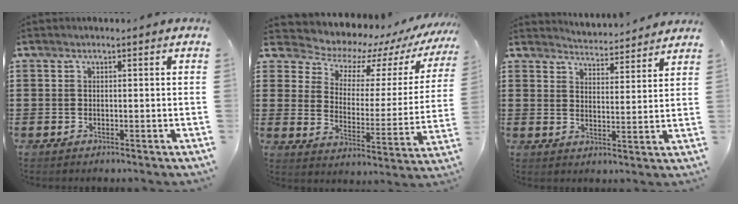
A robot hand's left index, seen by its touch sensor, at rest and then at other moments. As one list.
[{"total": 5.2, "force": [4.2, 2.8, 1.3], "torque": [-0.050, -0.036, 0.066]}, {"total": 3.8, "force": [3.8, -0.2, -0.2], "torque": [-0.013, -0.027, 0.066]}]